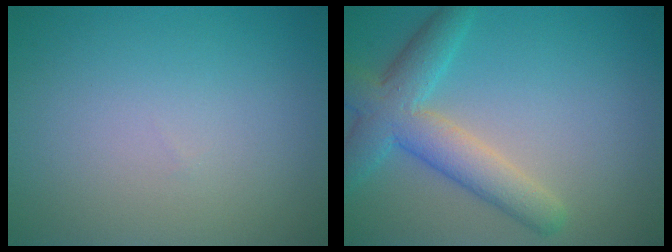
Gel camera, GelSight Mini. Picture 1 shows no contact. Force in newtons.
{"total": 5.6, "press": 5.6, "slide": 0.4}